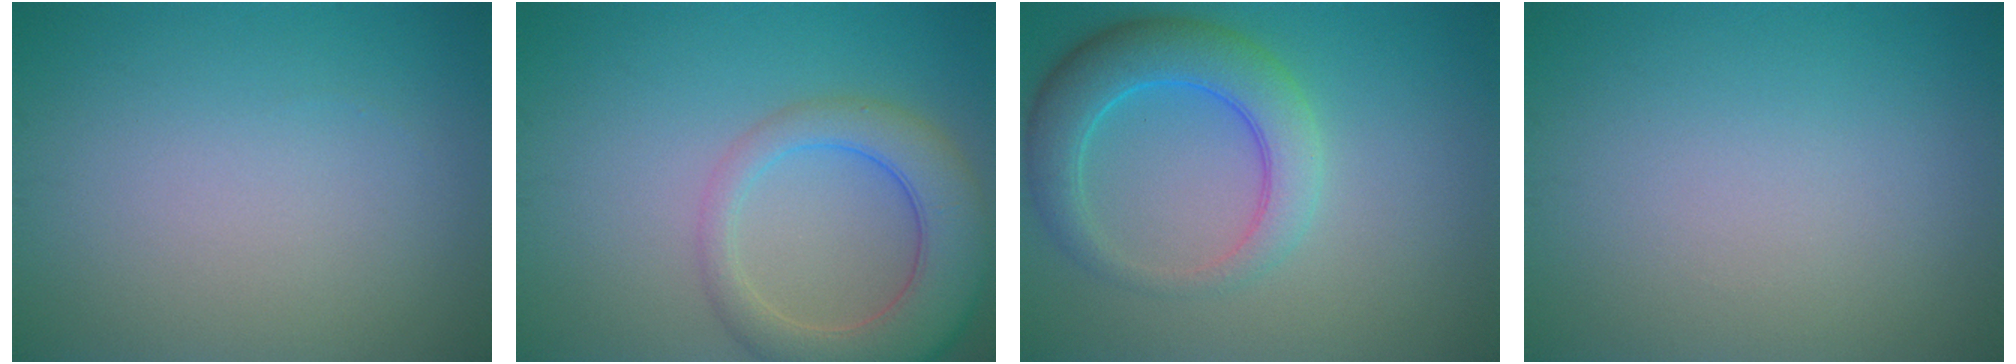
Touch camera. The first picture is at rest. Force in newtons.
{"total": 6.4, "press": 6.3, "slide": 0.7}
{"total": 5.6, "press": 5.6, "slide": 0.2}
{"total": 0.0}